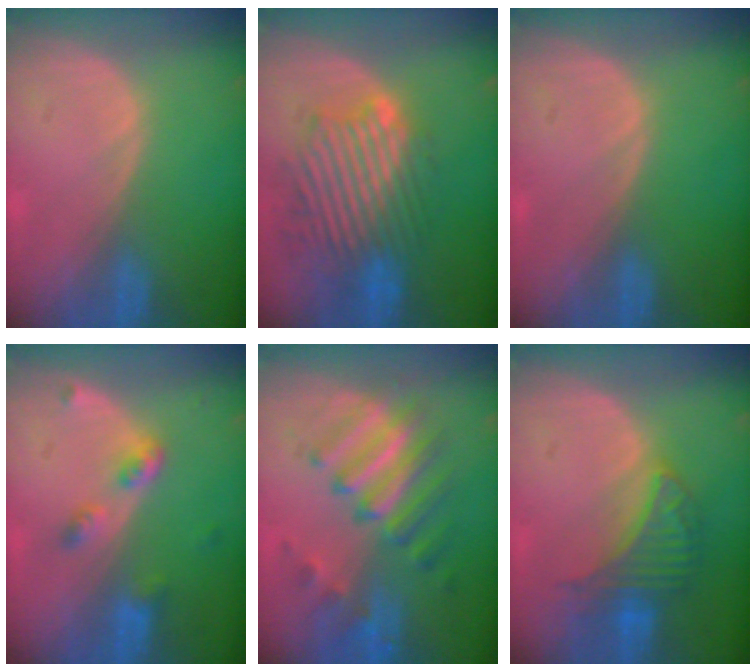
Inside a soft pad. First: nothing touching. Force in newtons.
{"total": 10.7, "press": 10.1, "slide": 3.7}
{"total": 0.0}
{"total": 4.3, "press": 4.0, "slide": 1.6}
{"total": 9.3, "press": 8.6, "slide": 3.6}
{"total": 6.6, "press": 6.4, "slide": 1.6}